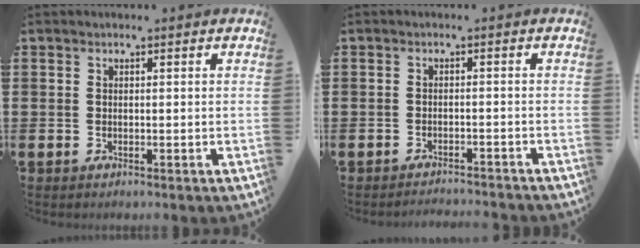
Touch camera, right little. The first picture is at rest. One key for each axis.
{"total": 1.5, "fx": -1.5, "fy": -0.2, "fz": -0.1, "tx": -0.001, "ty": 0.004, "tz": -0.031}